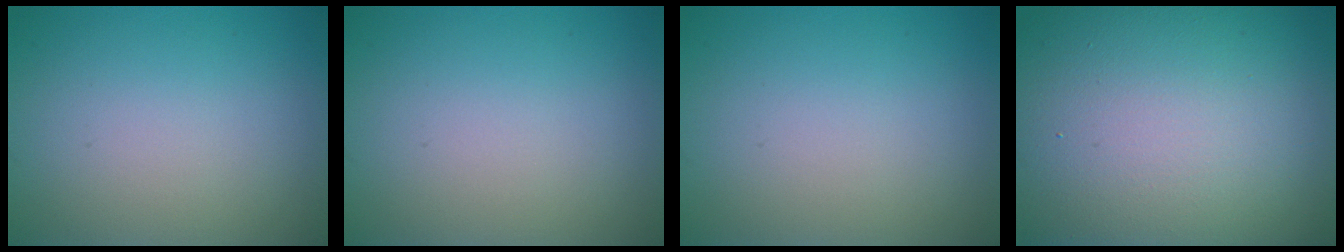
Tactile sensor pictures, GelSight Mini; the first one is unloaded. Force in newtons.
{"total": 0.0}
{"total": 0.0}
{"total": 21.9, "press": 21.9, "slide": 1.2}